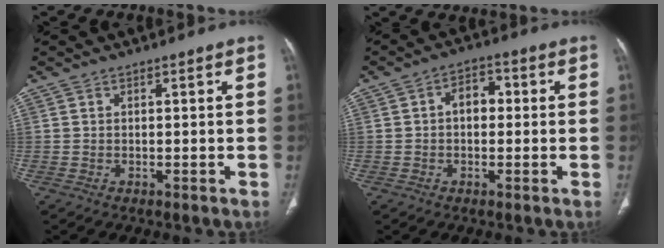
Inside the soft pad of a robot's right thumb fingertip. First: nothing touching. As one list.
[{"total": 4.9, "force": [0.2, 3.4, 3.6], "torque": [-0.043, 0.020, -0.005]}]